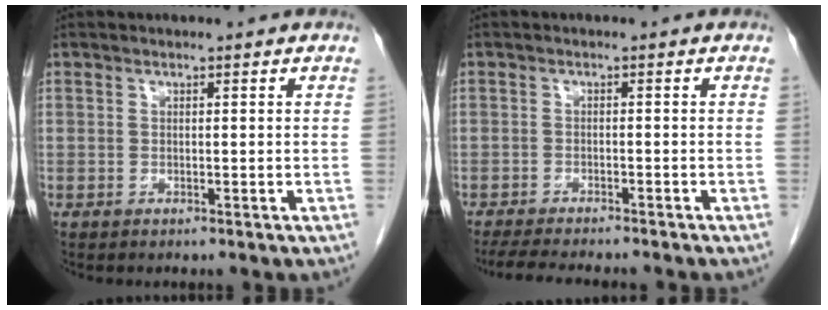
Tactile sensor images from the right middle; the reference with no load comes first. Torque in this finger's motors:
{"motor_torque": [0.48, -0.43, 0.05, 0.03]}